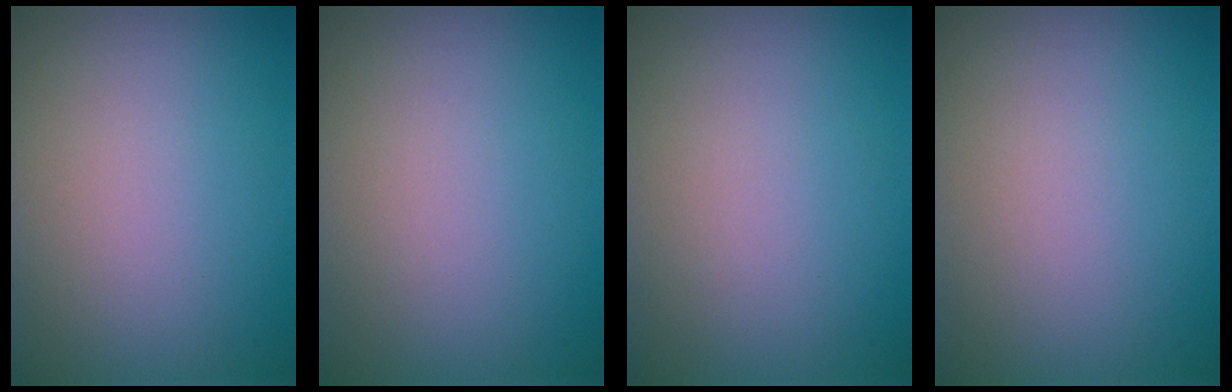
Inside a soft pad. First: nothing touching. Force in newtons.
{"total": 0.0}
{"total": 0.0}
{"total": 0.0}